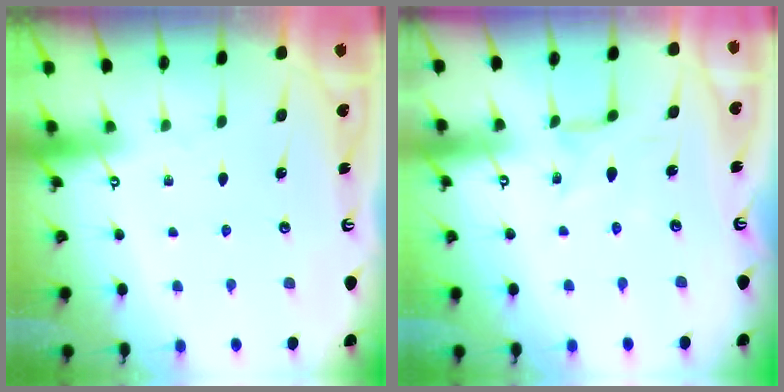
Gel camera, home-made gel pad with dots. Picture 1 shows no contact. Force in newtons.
{"total": 1.7, "press": 1.7, "slide": 0.4}